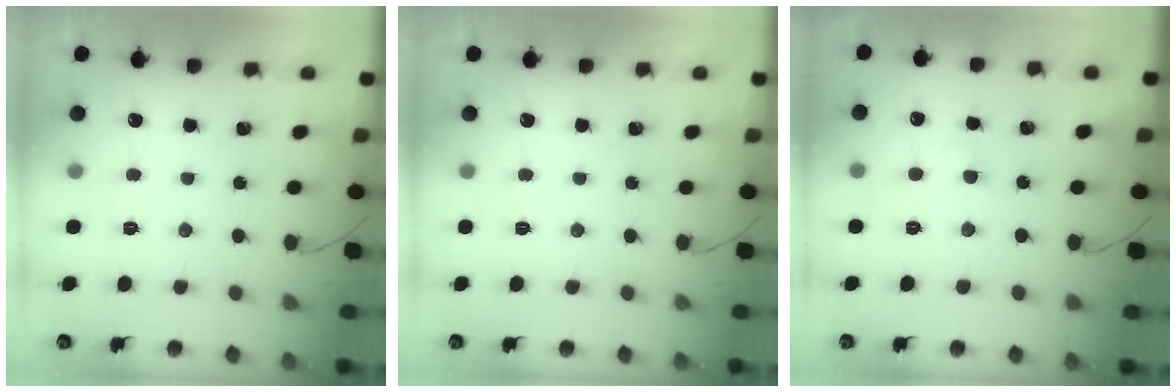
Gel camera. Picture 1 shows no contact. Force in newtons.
{"total": 0.0}
{"total": 1.5, "press": 1.4, "slide": 0.7}